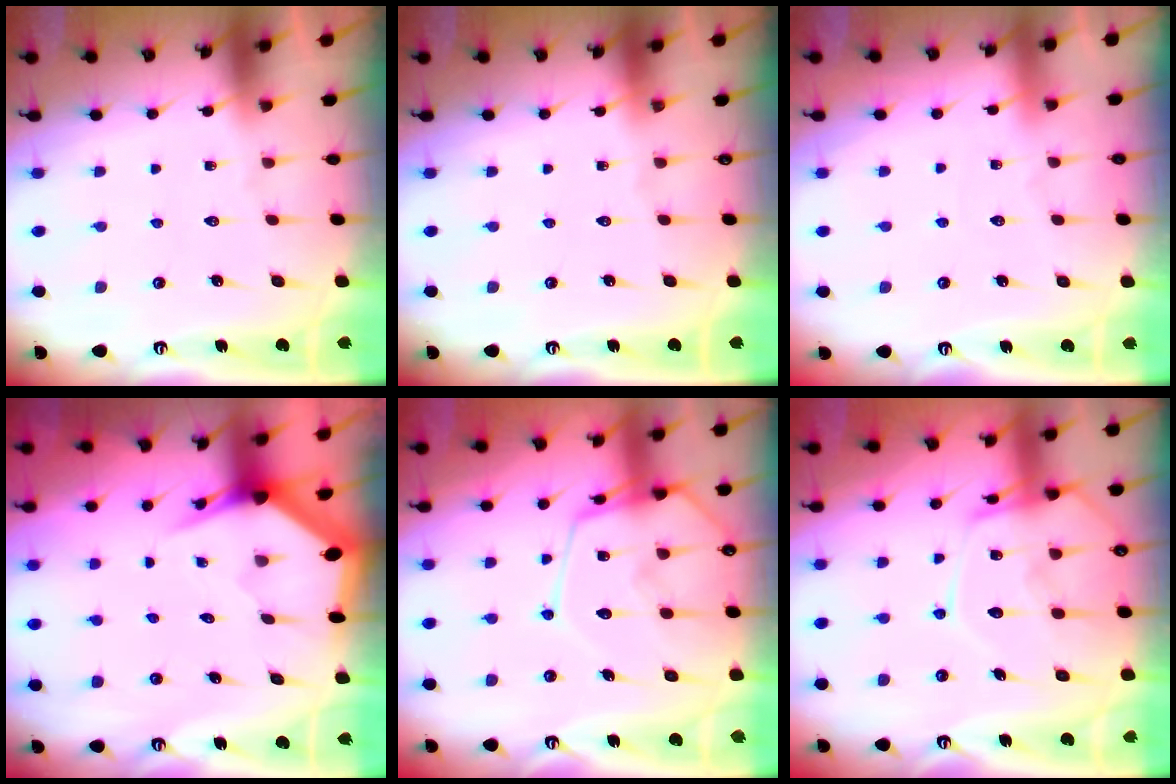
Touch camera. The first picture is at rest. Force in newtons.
{"total": 0.0}
{"total": 1.8, "press": 1.7, "slide": 0.2}
{"total": 3.8, "press": 3.8, "slide": 0.1}
{"total": 14.2, "press": 14.2, "slide": 1.2}
{"total": 14.2, "press": 14.1, "slide": 1.2}